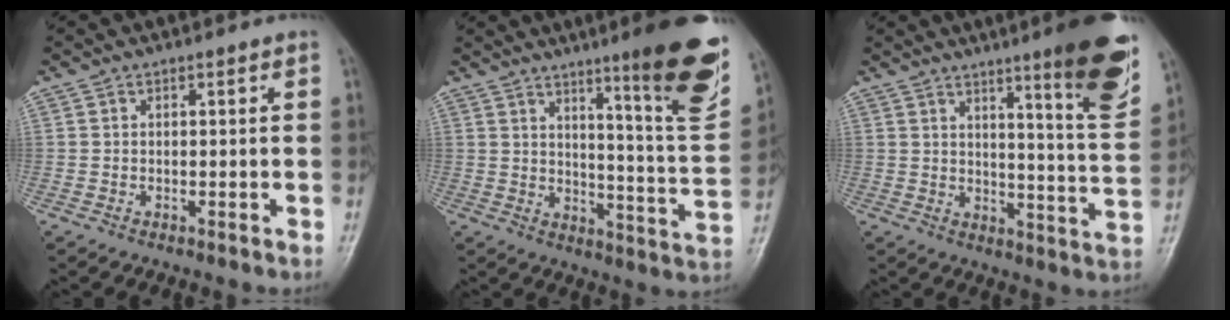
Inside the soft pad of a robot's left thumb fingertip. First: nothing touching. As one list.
[{"total": 18.5, "force": [10.9, 2.1, 14.8], "torque": [-0.164, -0.069, 0.158]}, {"total": 15.2, "force": [9.0, 1.7, 12.2], "torque": [-0.142, -0.058, 0.128]}]